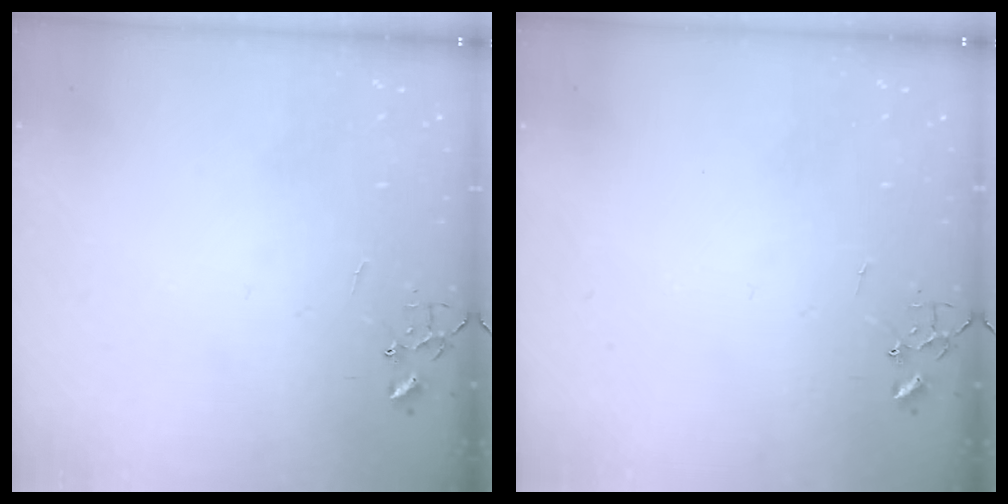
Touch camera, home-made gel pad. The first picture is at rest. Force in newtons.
{"total": 0.0}